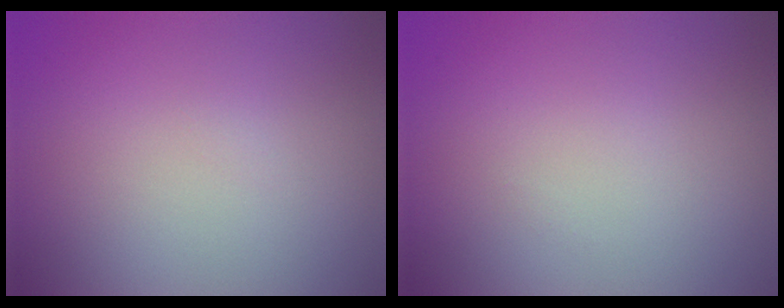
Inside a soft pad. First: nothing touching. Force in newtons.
{"total": 0.0}